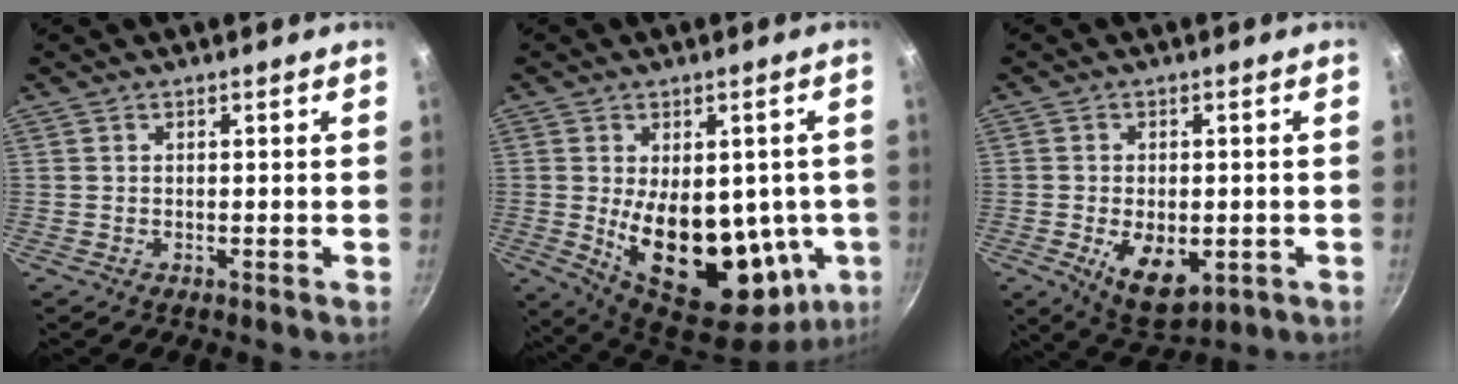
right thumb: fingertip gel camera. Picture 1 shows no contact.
{"total": 22.5, "force": [-2.2, 12.1, 18.8], "torque": [-0.238, -0.025, -0.006]}
{"total": 9.8, "force": [-2.5, 5.6, 7.6], "torque": [-0.101, -0.006, -0.024]}